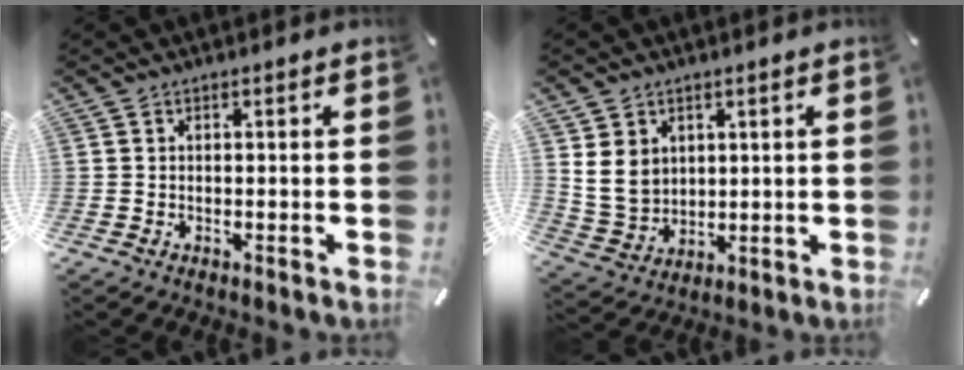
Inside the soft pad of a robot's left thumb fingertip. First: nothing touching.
{"total": 7.9, "force": [2.6, 7.0, 2.6], "torque": [-0.080, -0.007, 0.050]}